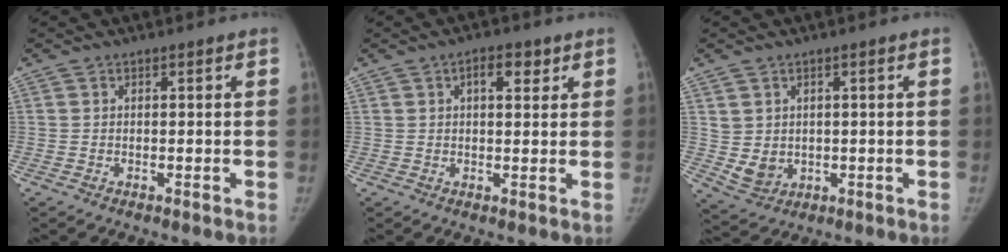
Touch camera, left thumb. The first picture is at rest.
{"total": 4.3, "force": [1.9, 2.1, 3.1], "torque": [-0.032, -0.004, 0.025]}
{"total": 4.7, "force": [0.3, 4.2, 2.1], "torque": [-0.024, -0.005, 0.024]}